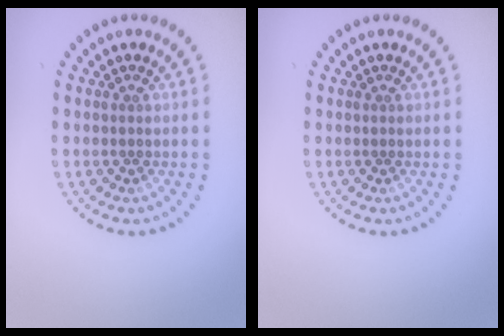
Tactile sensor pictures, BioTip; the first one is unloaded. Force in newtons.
{"total": 0.0}